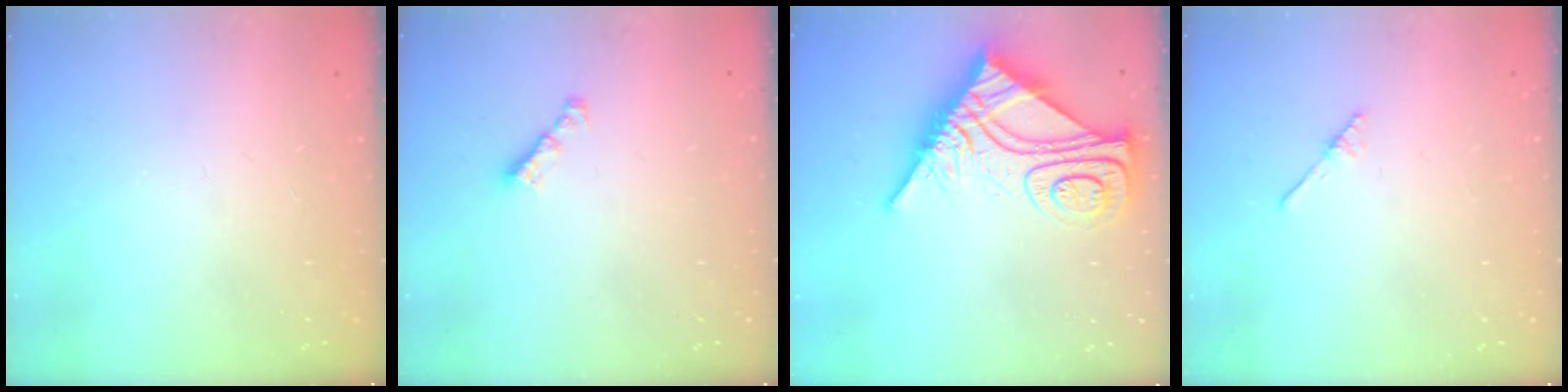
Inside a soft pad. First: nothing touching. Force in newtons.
{"total": 2.2, "press": 2.1, "slide": 0.6}
{"total": 15.3, "press": 15.3, "slide": 1.3}
{"total": 1.9, "press": 1.8, "slide": 0.3}